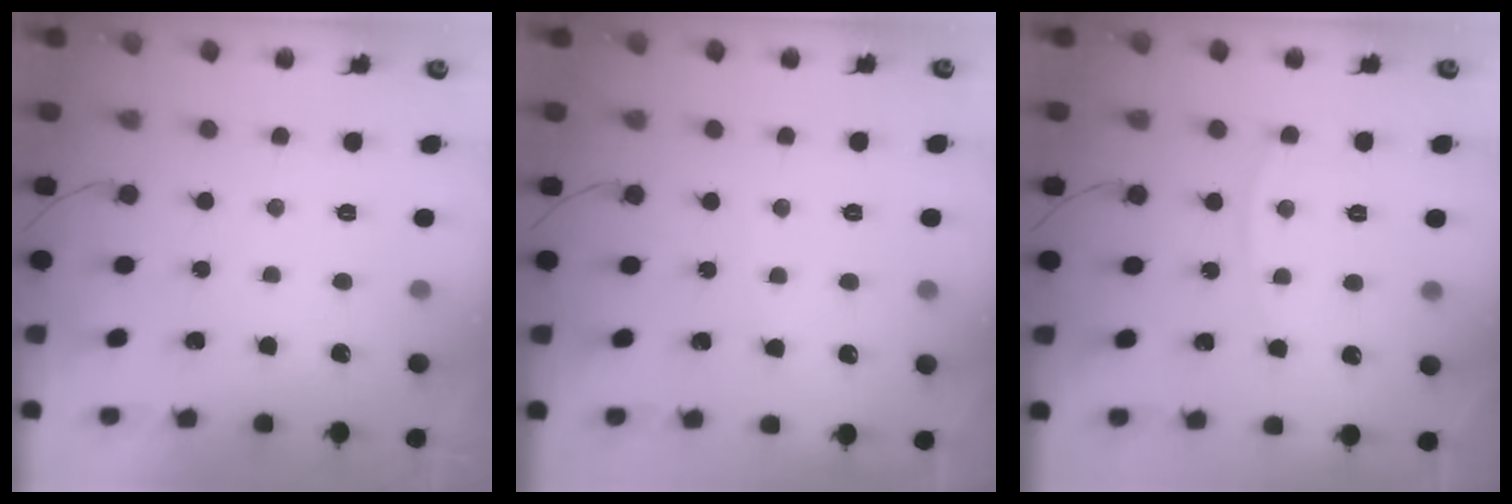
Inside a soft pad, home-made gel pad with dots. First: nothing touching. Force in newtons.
{"total": 2.5, "press": 2.5, "slide": 0.3}
{"total": 6.2, "press": 6.2, "slide": 0.8}